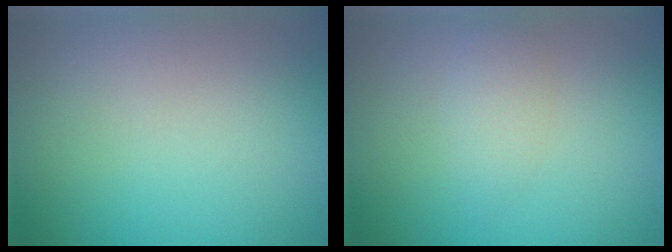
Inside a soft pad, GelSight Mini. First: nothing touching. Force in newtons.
{"total": 1.8, "press": 1.8, "slide": 0.0}